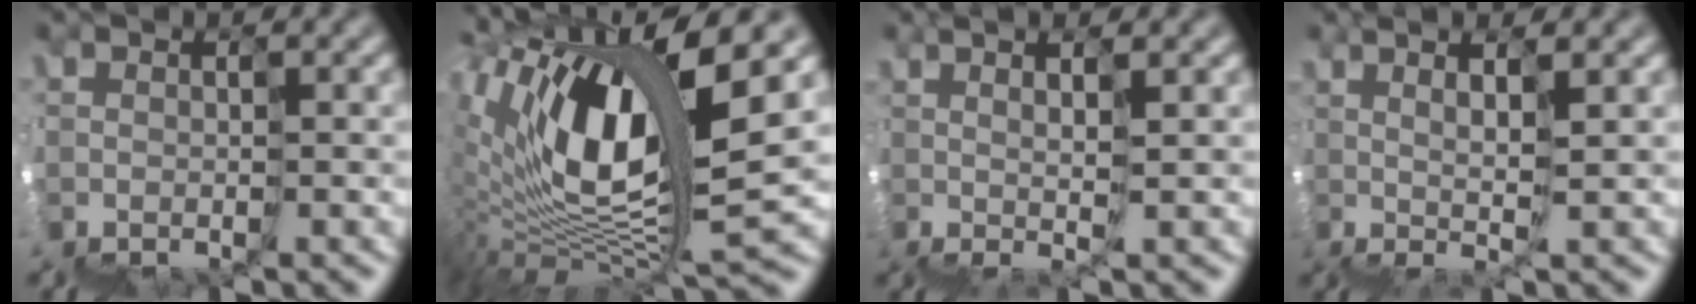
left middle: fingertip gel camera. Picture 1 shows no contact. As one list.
[{"total": 10.7, "force": [6.6, 0.9, 8.4], "torque": [-0.155, 0.027, 0.124]}, {"total": 2.9, "force": [2.1, -1.5, 1.4], "torque": [0.020, 0.023, 0.040]}, {"total": 3.4, "force": [2.6, -2.1, 0.5], "torque": [0.029, 0.026, 0.045]}]